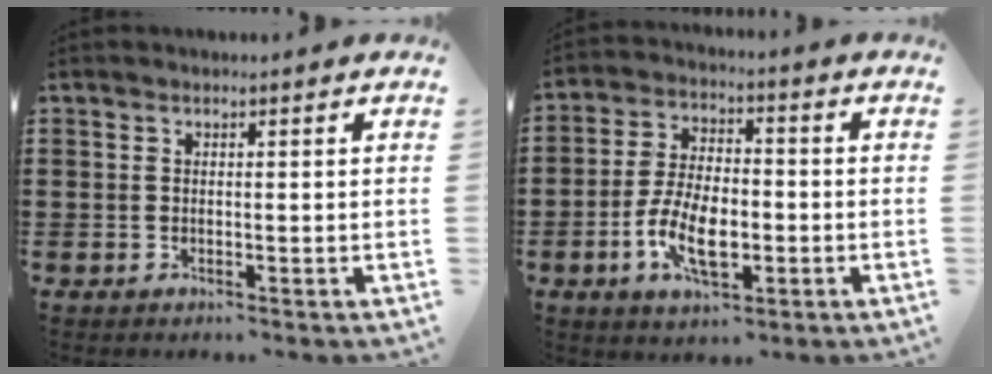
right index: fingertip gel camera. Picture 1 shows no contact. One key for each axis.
{"total": 8.7, "fx": -2.9, "fy": 4.2, "fz": 7.0, "tx": -0.157, "ty": -0.003, "tz": -0.058}